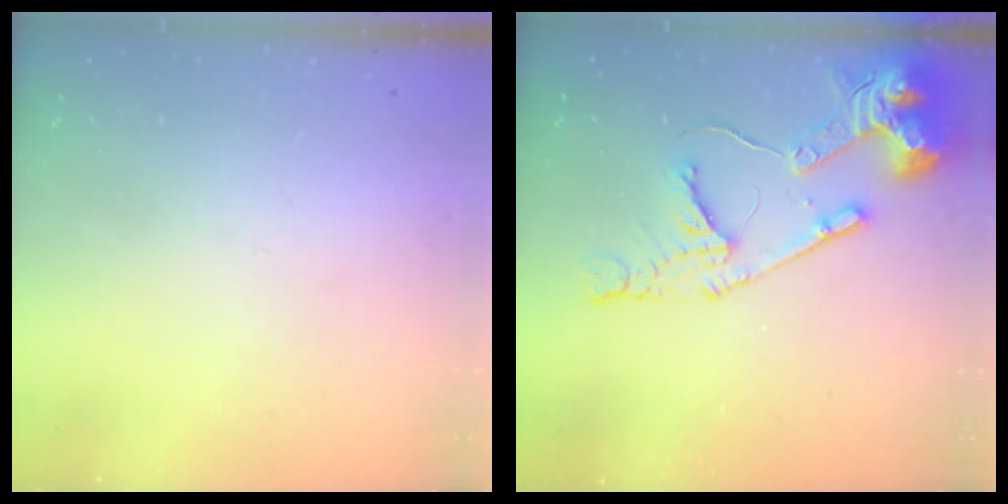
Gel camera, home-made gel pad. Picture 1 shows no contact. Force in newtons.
{"total": 20.4, "press": 20.3, "slide": 2.1}